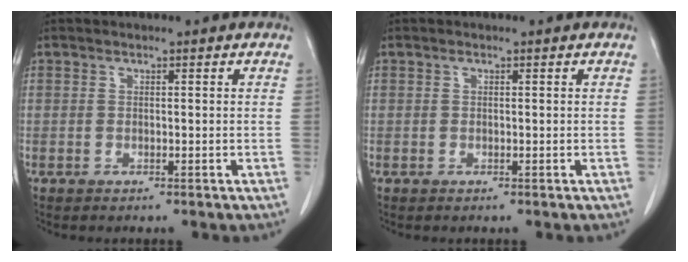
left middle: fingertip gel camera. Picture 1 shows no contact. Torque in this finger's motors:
{"motor_torque": [0.22, -0.03, -0.07, -0.01]}